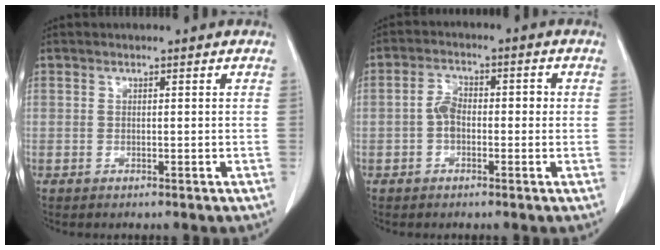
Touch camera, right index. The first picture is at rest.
{"total": 4.0, "force": [-0.5, 2.4, 3.2], "torque": [-0.058, 0.022, -0.010]}